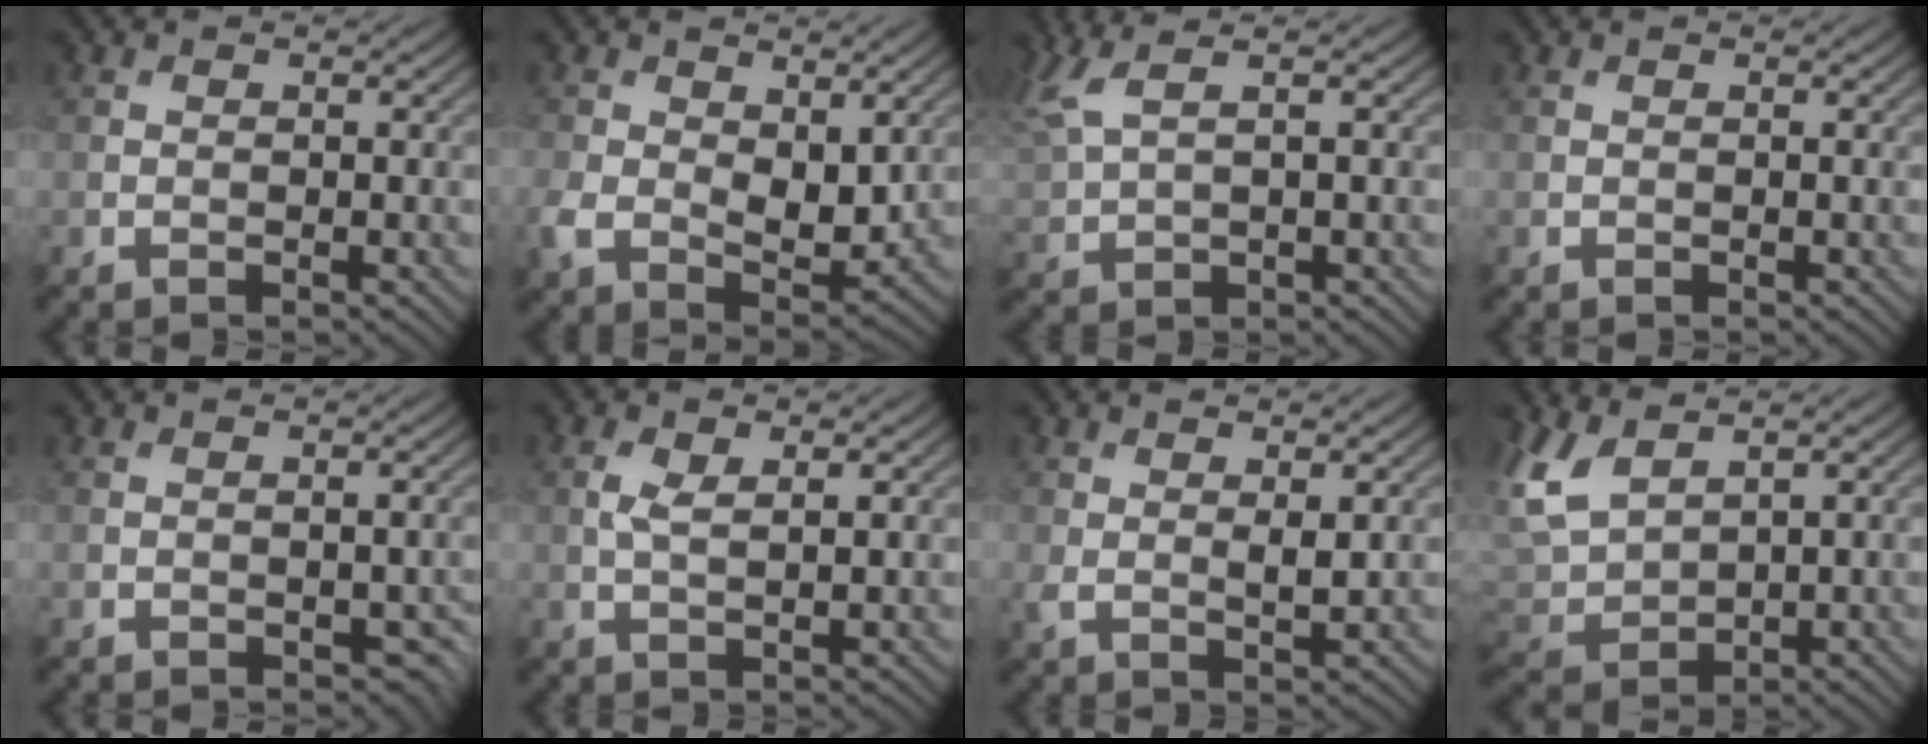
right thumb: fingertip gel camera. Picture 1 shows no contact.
{"total": 8.1, "force": [0.5, 5.3, 6.1], "torque": [-0.143, -0.021, 0.016]}
{"total": 5.5, "force": [3.0, 1.6, 4.4], "torque": [-0.121, 0.017, 0.065]}
{"total": 0.0}
{"total": 1.8, "force": [-0.5, 1.1, 1.3], "torque": [-0.020, -0.012, 0.000]}
{"total": 2.4, "force": [0.7, 0.8, 2.2], "torque": [-0.053, 0.001, 0.015]}
{"total": 2.5, "force": [0.8, 0.9, 2.2], "torque": [-0.050, -0.005, 0.018]}
{"total": 6.2, "force": [3.4, 3.2, 4.0], "torque": [-0.122, 0.001, 0.070]}